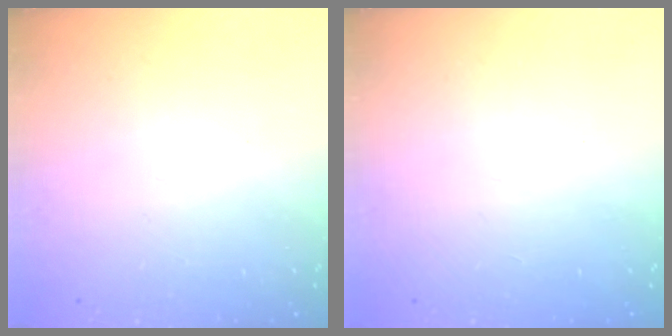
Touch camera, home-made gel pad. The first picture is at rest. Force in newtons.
{"total": 1.3, "press": 1.1, "slide": 0.7}